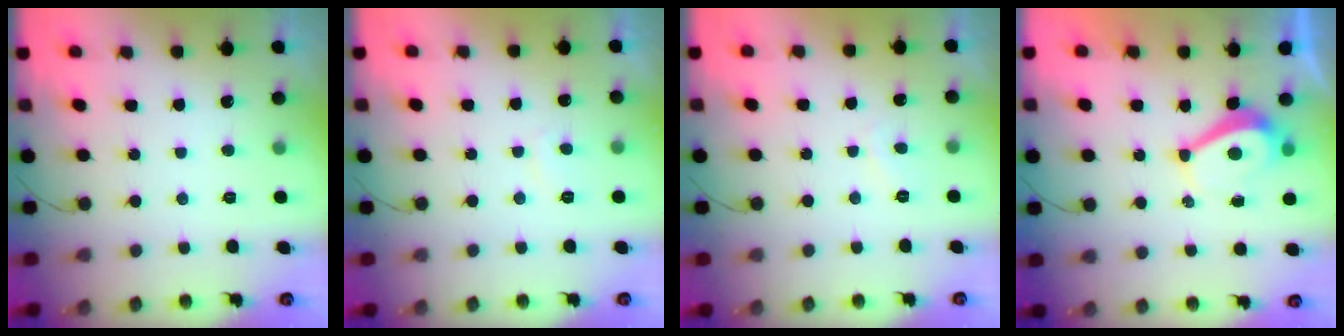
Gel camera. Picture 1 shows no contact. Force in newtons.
{"total": 1.8, "press": 1.7, "slide": 0.6}
{"total": 1.5, "press": 1.4, "slide": 0.6}
{"total": 4.0, "press": 4.0, "slide": 0.6}